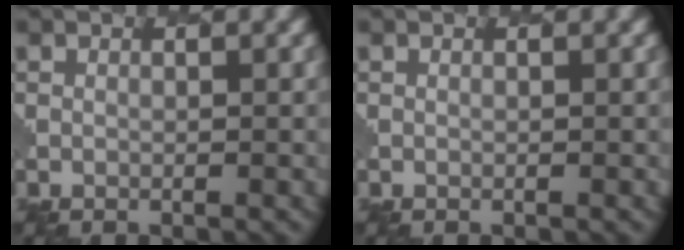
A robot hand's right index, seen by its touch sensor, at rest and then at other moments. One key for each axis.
{"total": 0.0}